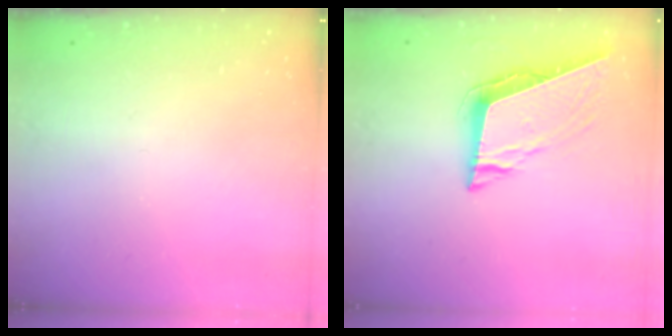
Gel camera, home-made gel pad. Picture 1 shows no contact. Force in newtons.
{"total": 10.4, "press": 9.8, "slide": 3.5}